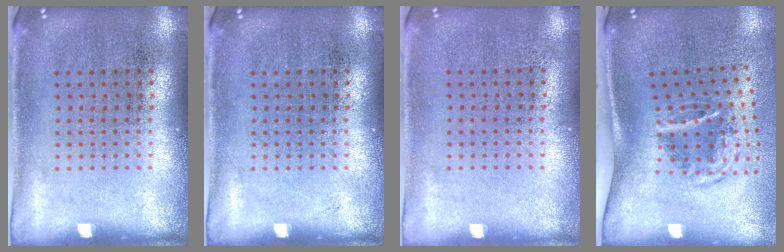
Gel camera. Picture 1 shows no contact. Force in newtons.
{"total": 0.0}
{"total": 0.0}
{"total": 2.1, "press": 1.2, "slide": 1.7}